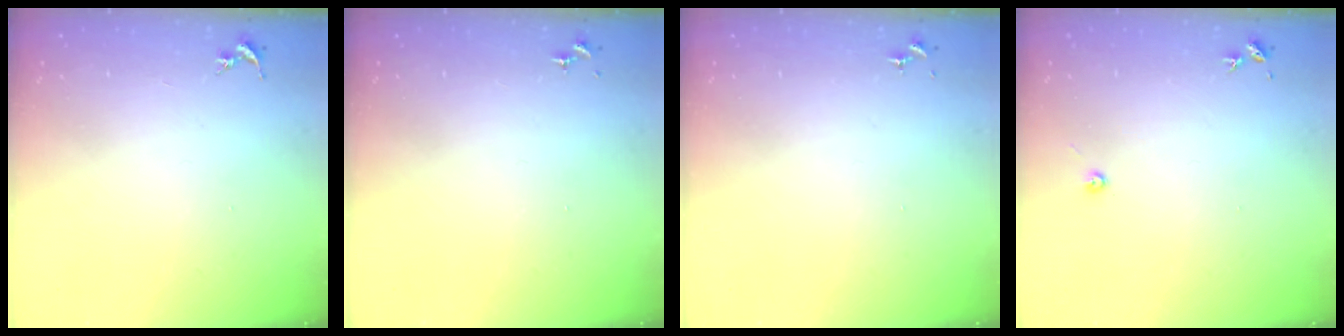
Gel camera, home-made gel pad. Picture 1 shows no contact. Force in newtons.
{"total": 0.0}
{"total": 0.0}
{"total": 4.1, "press": 4.1, "slide": 0.4}